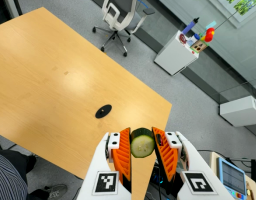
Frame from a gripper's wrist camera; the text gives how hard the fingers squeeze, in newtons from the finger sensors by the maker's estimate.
{"total": 8.6, "left": 7.8, "right": 9.4}